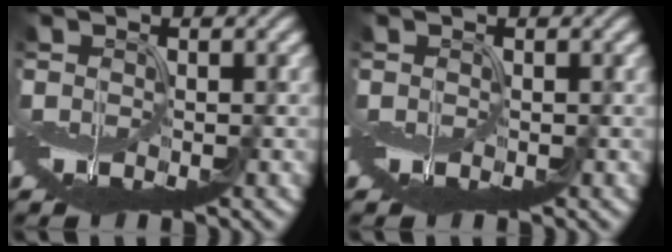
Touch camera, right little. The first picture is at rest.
{"total": 0.0}